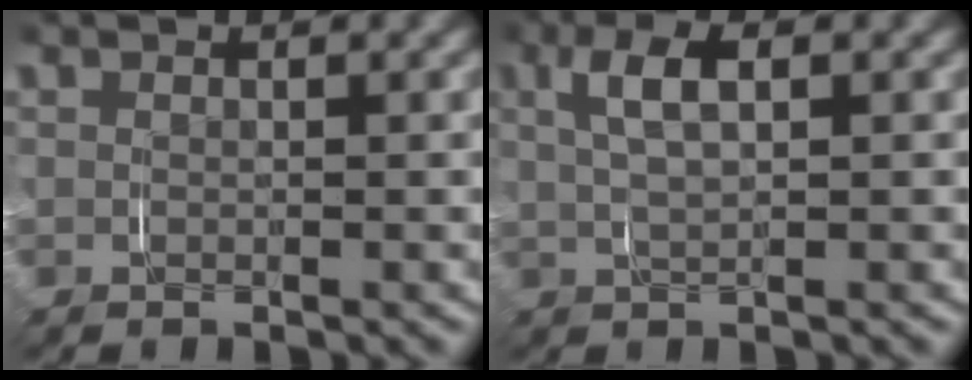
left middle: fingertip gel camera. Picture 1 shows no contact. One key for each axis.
{"total": 3.5, "fx": 1.0, "fy": 1.3, "fz": 3.1, "tx": -0.061, "ty": 0.007, "tz": 0.017}